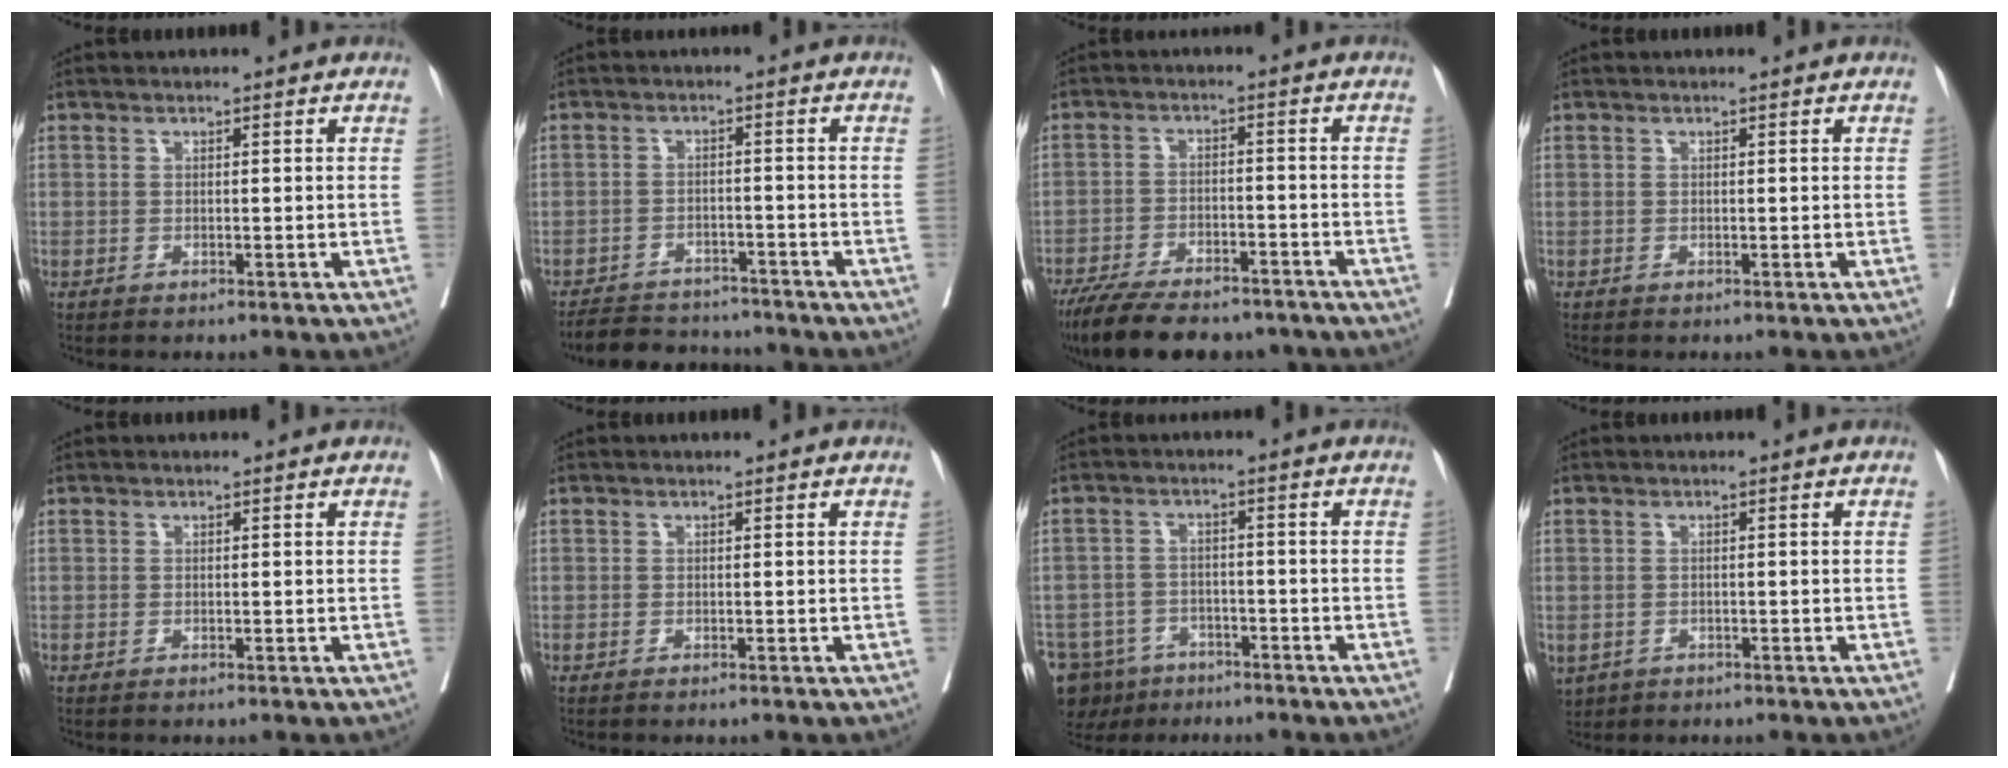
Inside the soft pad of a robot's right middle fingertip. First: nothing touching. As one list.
[{"total": 8.4, "force": [-7.9, 2.5, 1.5], "torque": [-0.021, 0.004, -0.114]}, {"total": 15.9, "force": [-13.1, 5.1, 7.5], "torque": [-0.150, -0.010, -0.197]}, {"total": 0.0}, {"total": 0.0}, {"total": 0.6, "force": [-0.5, 0.0, 0.4], "torque": [-0.001, 0.000, -0.007]}, {"total": 9.1, "force": [-6.8, 5.7, 1.9], "torque": [-0.039, 0.000, -0.104]}, {"total": 5.9, "force": [-2.8, 4.7, 2.3], "torque": [-0.070, -0.008, -0.037]}]